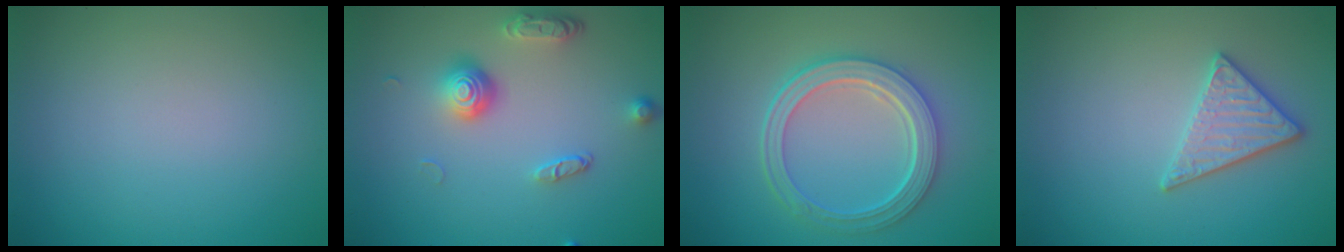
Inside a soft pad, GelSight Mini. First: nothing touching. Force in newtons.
{"total": 3.7, "press": 2.8, "slide": 2.5}
{"total": 5.7, "press": 4.3, "slide": 3.7}
{"total": 2.8, "press": 2.7, "slide": 0.7}